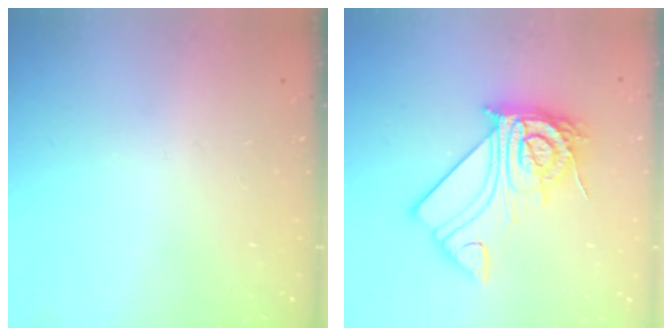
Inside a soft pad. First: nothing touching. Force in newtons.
{"total": 21.6, "press": 21.6, "slide": 2.0}